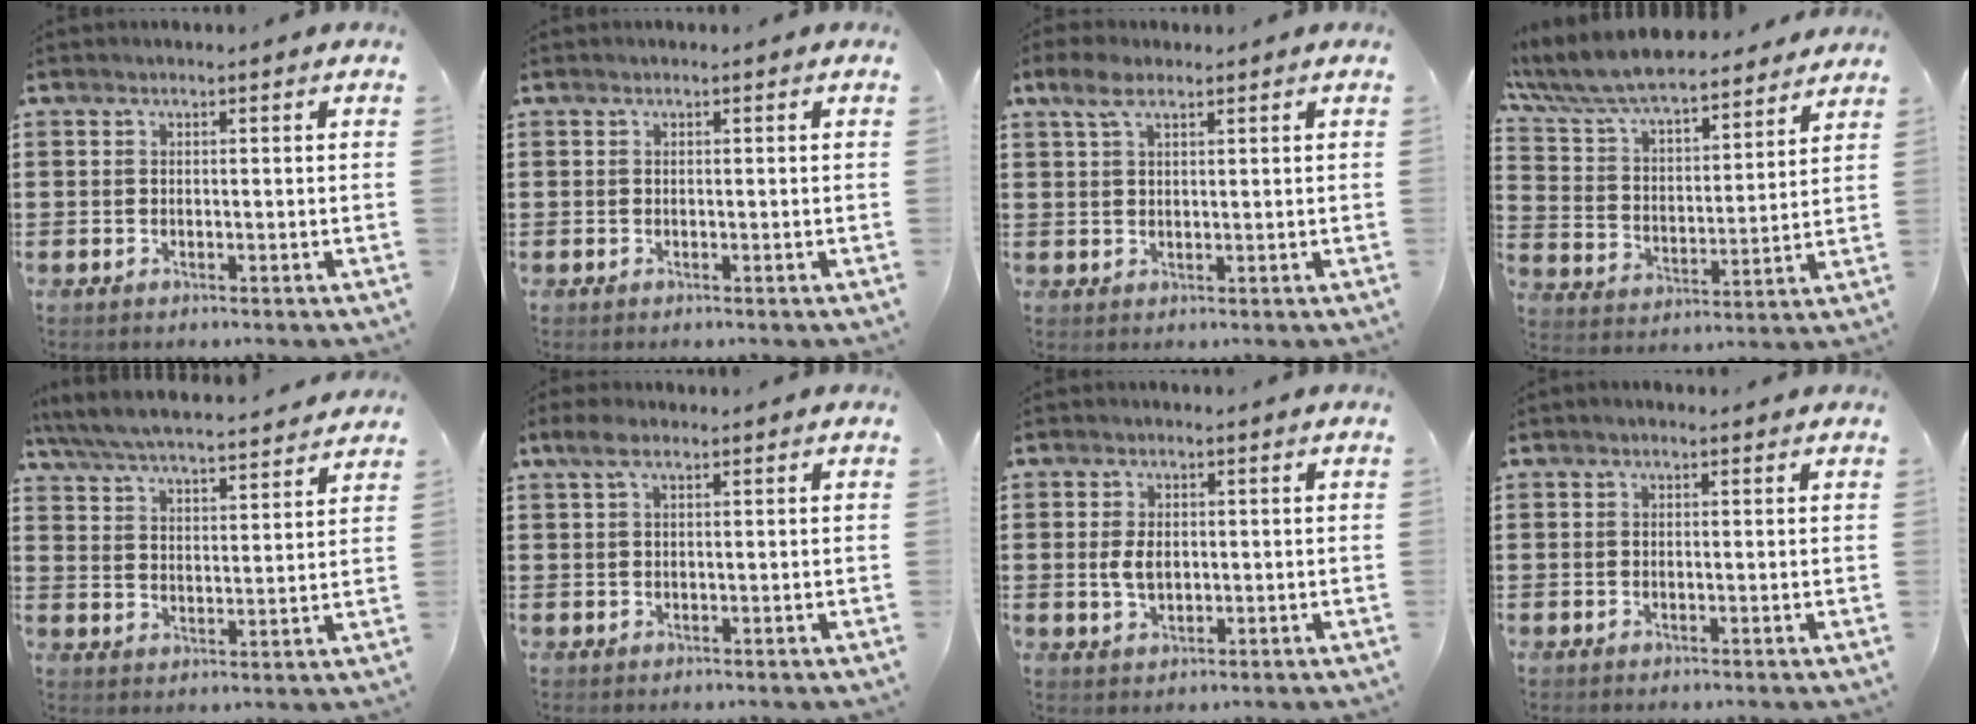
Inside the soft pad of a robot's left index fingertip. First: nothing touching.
{"total": 0.0}
{"total": 3.9, "force": [2.1, 1.7, 2.9], "torque": [-0.062, 0.005, 0.038]}
{"total": 8.3, "force": [7.7, 1.3, 2.7], "torque": [-0.088, -0.046, 0.133]}
{"total": 5.9, "force": [5.7, 0.0, 1.5], "torque": [-0.055, -0.039, 0.097]}
{"total": 3.0, "force": [1.2, 1.2, 2.4], "torque": [-0.051, 0.006, 0.020]}
{"total": 3.5, "force": [0.2, 2.1, 2.8], "torque": [-0.064, 0.003, 0.002]}
{"total": 0.5, "force": [0.2, 0.3, 0.4], "torque": [-0.008, 0.003, 0.003]}